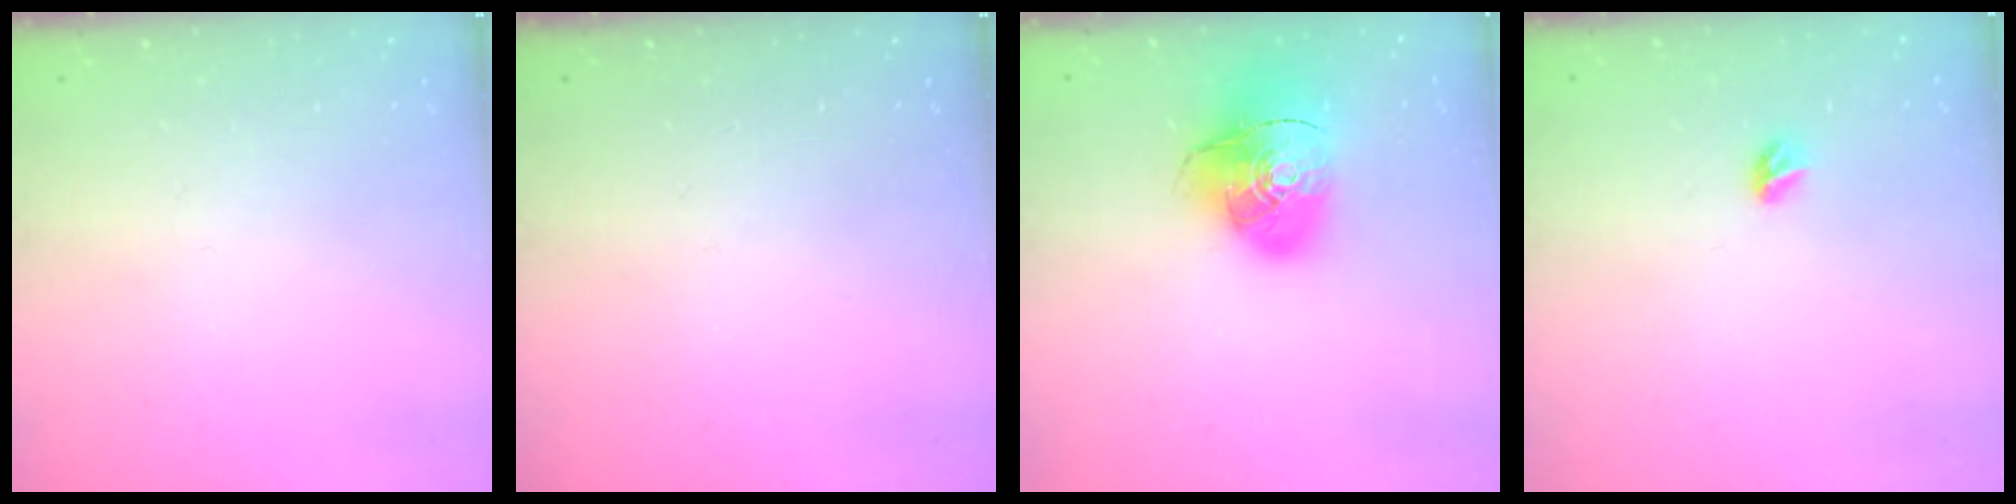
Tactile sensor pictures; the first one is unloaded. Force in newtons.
{"total": 0.0}
{"total": 15.6, "press": 15.4, "slide": 2.4}
{"total": 4.5, "press": 4.4, "slide": 0.9}